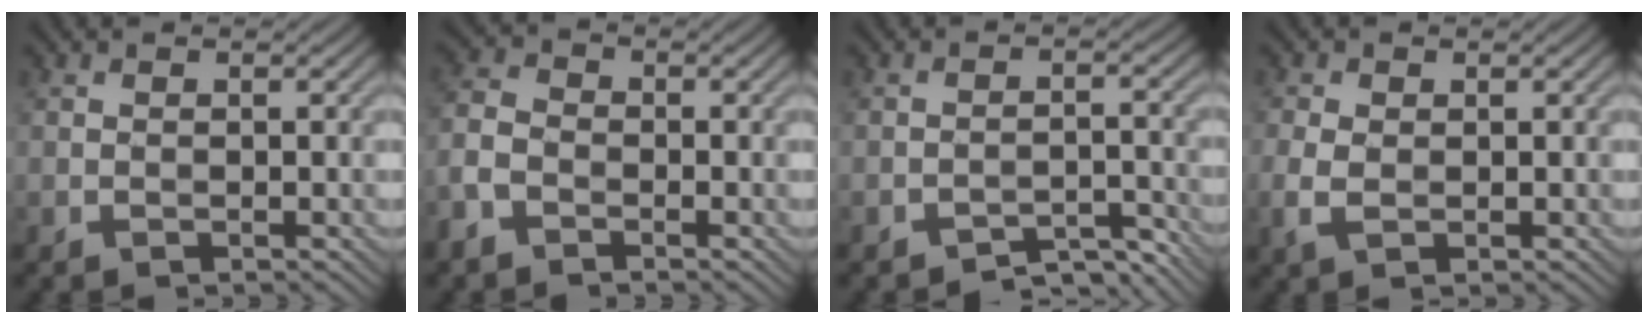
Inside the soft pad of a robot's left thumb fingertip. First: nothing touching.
{"total": 4.3, "force": [-2.6, 2.7, 2.2], "torque": [-0.058, -0.001, -0.069]}
{"total": 4.1, "force": [-3.7, 0.9, 1.5], "torque": [-0.017, 0.009, -0.056]}
{"total": 2.9, "force": [-0.3, 1.9, 2.1], "torque": [-0.060, -0.001, -0.008]}